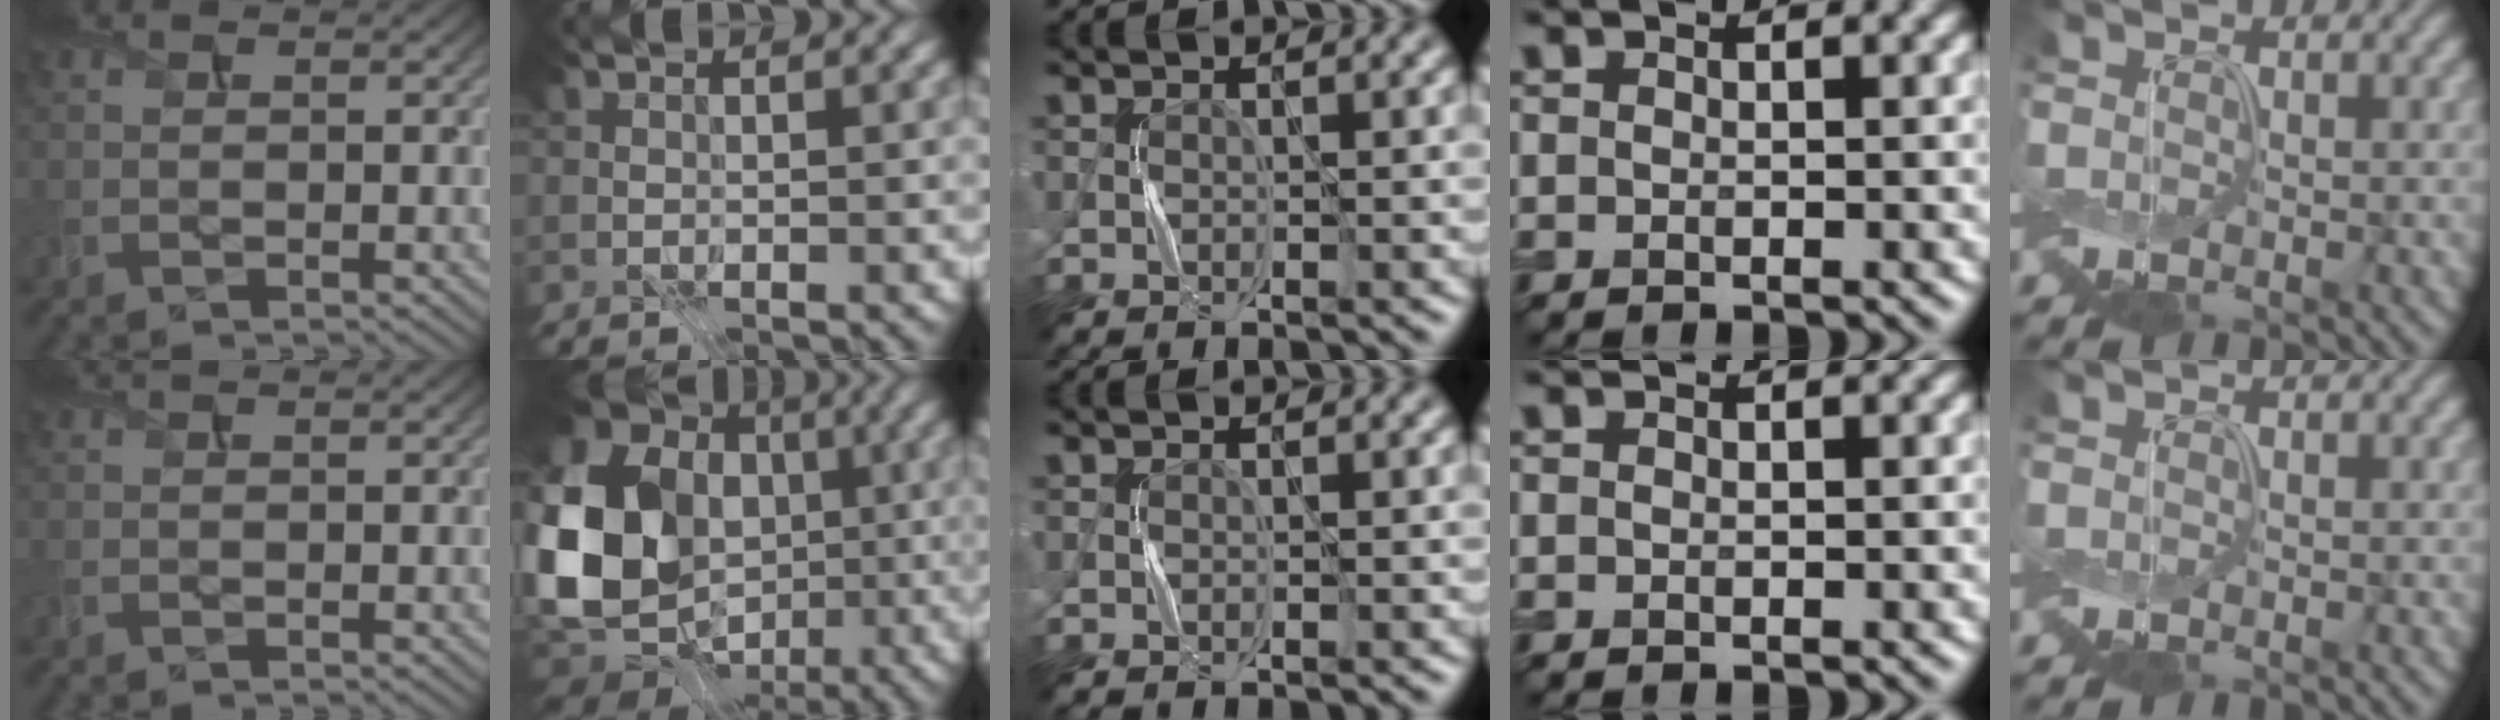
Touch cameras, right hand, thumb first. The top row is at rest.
{"index": {"total": 18.0, "force": [-0.8, 14.9, 10.1], "torque": [-0.213, -0.019, -0.023]}}